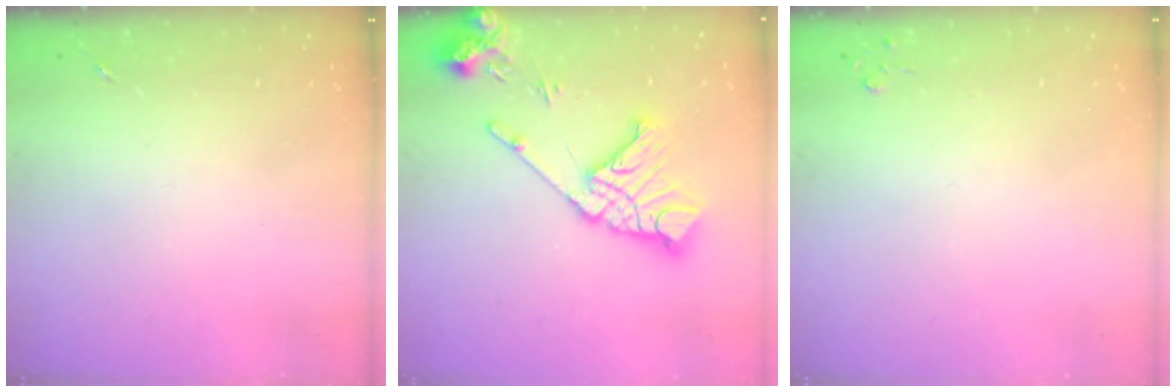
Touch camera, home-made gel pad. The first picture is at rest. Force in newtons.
{"total": 19.0, "press": 18.8, "slide": 2.3}
{"total": 2.7, "press": 2.7, "slide": 0.3}